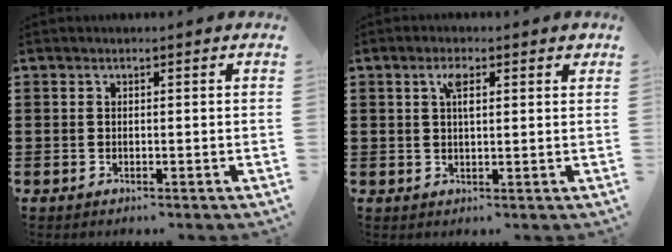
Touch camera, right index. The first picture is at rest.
{"total": 3.3, "force": [1.4, 1.0, 2.8], "torque": [-0.044, 0.001, 0.018]}